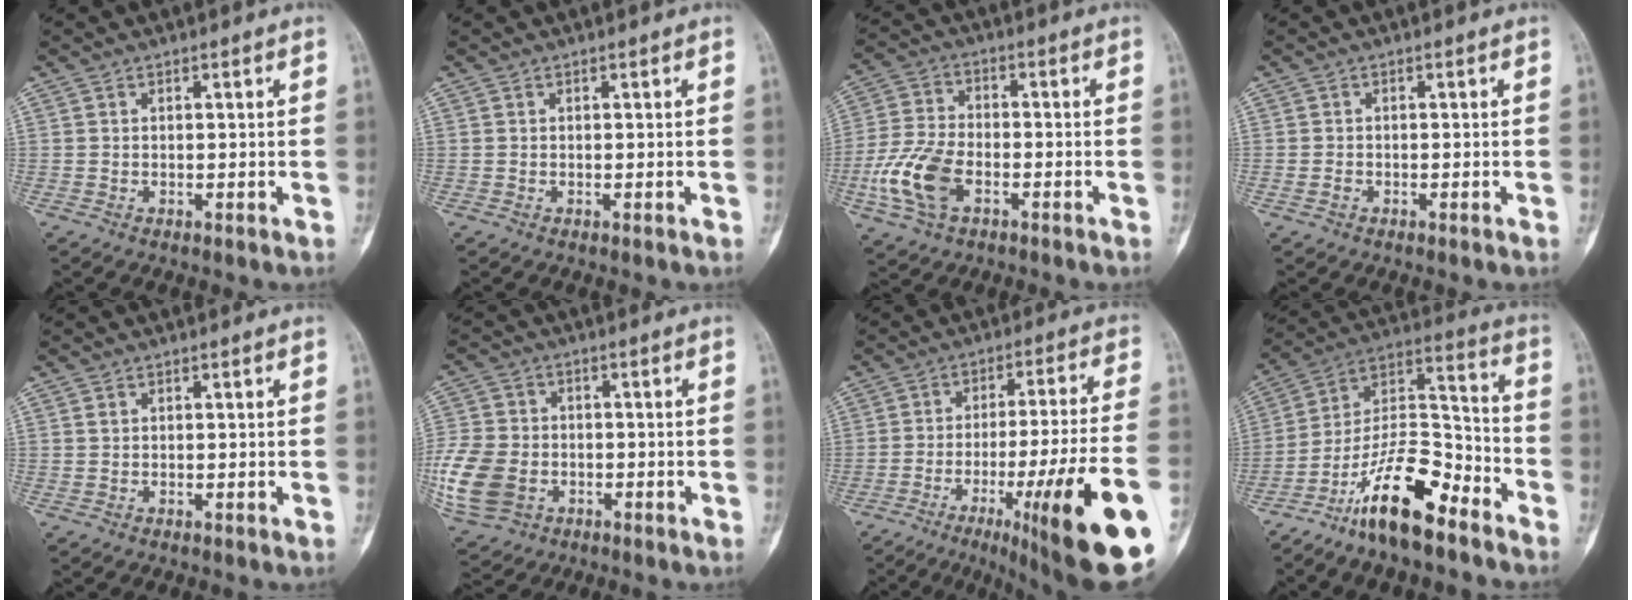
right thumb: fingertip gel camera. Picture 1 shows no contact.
{"total": 0.0}
{"total": 11.7, "force": [-4.1, 6.8, 8.6], "torque": [-0.190, 0.014, -0.082]}
{"total": 1.0, "force": [-0.4, 0.7, 0.5], "torque": [-0.005, 0.004, -0.008]}
{"total": 0.7, "force": [0.3, 0.5, 0.3], "torque": [-0.002, 0.002, 0.007]}
{"total": 16.3, "force": [-4.3, 12.3, 9.7], "torque": [-0.244, -0.001, -0.074]}
{"total": 23.5, "force": [-10.0, 2.2, 21.1], "torque": [-0.255, 0.027, -0.144]}
{"total": 16.9, "force": [-11.4, 5.5, 11.1], "torque": [-0.181, 0.092, -0.208]}